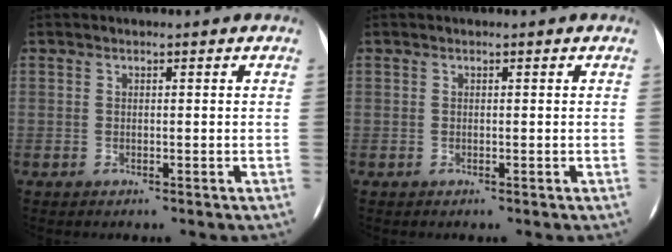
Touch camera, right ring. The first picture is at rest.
{"total": 0.0}